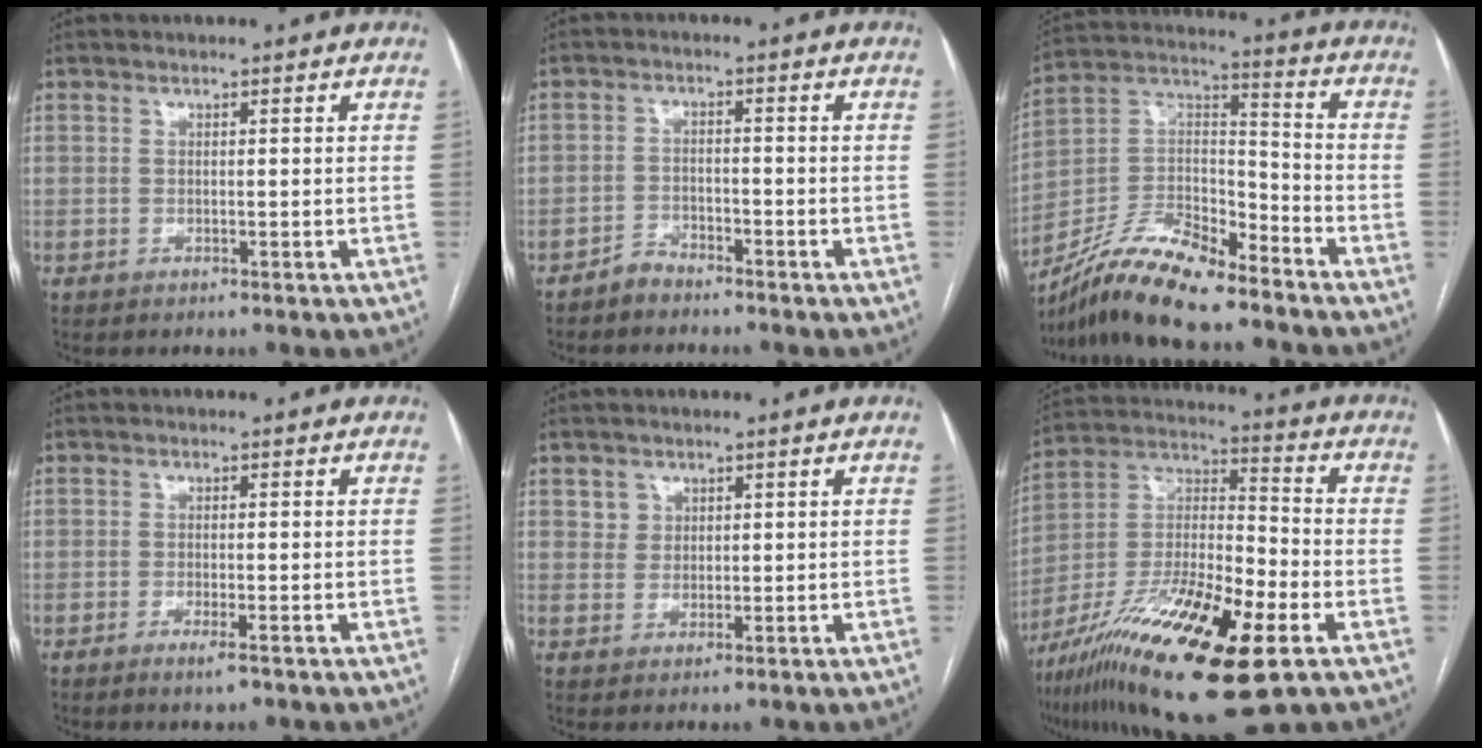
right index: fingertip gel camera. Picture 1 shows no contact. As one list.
[{"total": 2.5, "force": [-2.3, 1.0, 0.0], "torque": [0.000, 0.003, -0.042]}, {"total": 15.5, "force": [-13.3, 3.3, 7.2], "torque": [-0.132, 0.023, -0.244]}, {"total": 2.3, "force": [-1.5, 0.3, 1.7], "torque": [-0.030, -0.002, -0.023]}, {"total": 2.0, "force": [1.0, 1.8, 0.0], "torque": [0.009, 0.001, 0.012]}, {"total": 23.8, "force": [-12.4, 4.6, 19.8], "torque": [-0.374, -0.024, -0.212]}]